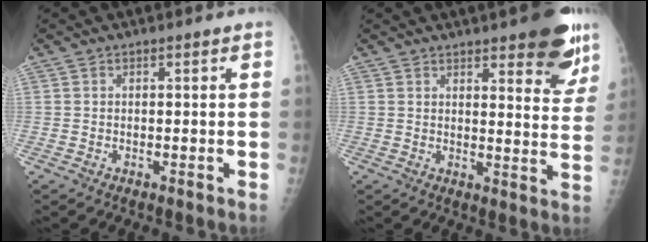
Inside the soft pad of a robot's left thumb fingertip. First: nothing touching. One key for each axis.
{"total": 12.9, "fx": 8.4, "fy": 4.0, "fz": 8.9, "tx": -0.069, "ty": -0.045, "tz": 0.101}